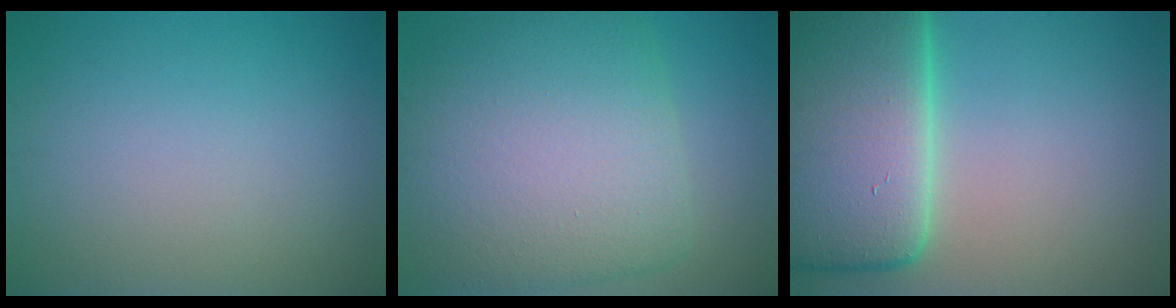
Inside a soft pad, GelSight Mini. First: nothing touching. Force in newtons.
{"total": 11.8, "press": 11.8, "slide": 0.3}
{"total": 16.6, "press": 16.6, "slide": 1.6}